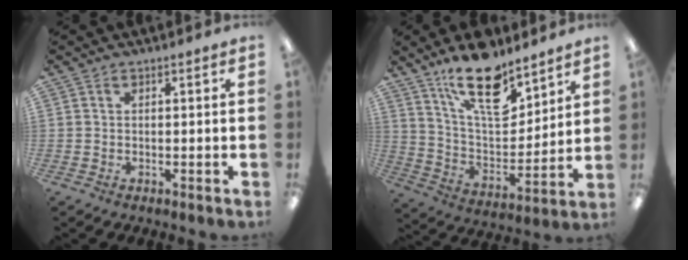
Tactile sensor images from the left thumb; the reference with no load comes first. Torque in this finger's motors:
{"motor_torque": [0.81, 0.06, 1.47, -1.31, 0.46]}